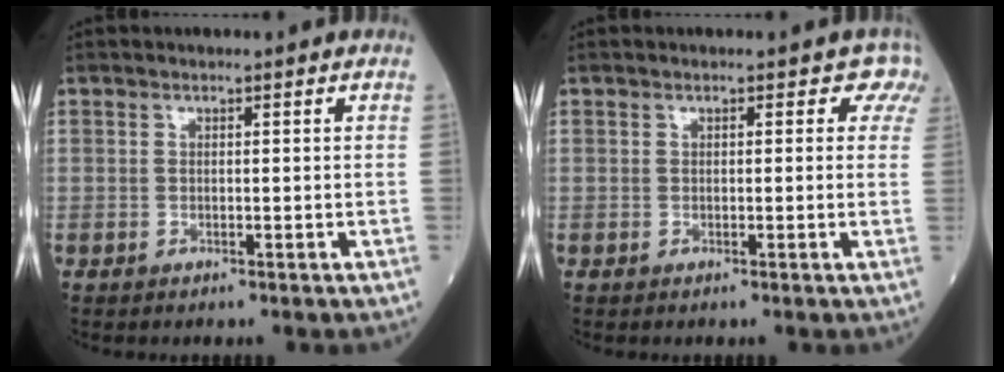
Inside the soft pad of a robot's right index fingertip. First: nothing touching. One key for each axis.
{"total": 2.4, "fx": 1.4, "fy": 1.8, "fz": 0.8, "tx": 0.018, "ty": -0.002, "tz": -0.001}